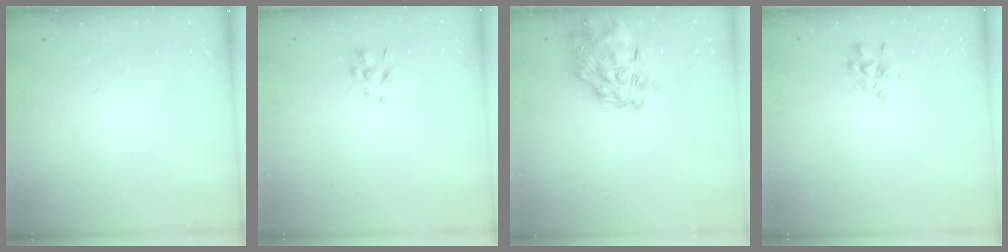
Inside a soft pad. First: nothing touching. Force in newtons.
{"total": 1.6, "press": 1.5, "slide": 0.6}
{"total": 12.0, "press": 11.2, "slide": 4.3}
{"total": 3.4, "press": 3.3, "slide": 1.0}